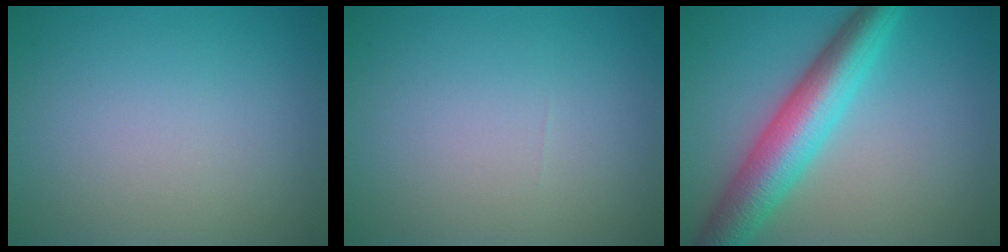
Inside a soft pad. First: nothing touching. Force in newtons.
{"total": 0.0}
{"total": 7.5, "press": 7.5, "slide": 0.2}